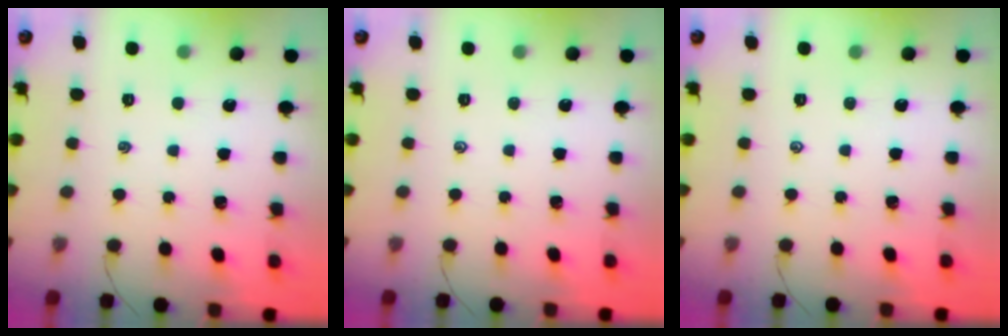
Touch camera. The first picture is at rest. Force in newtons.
{"total": 0.0}
{"total": 0.0}